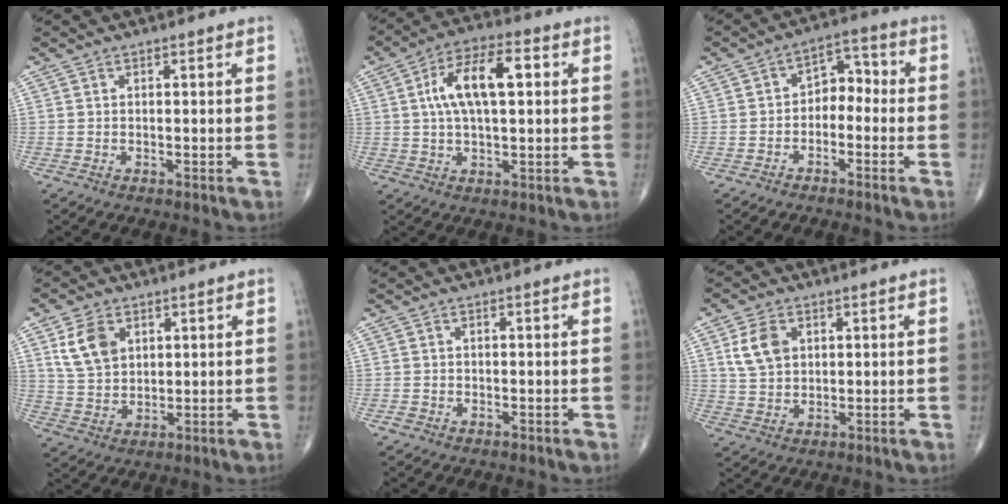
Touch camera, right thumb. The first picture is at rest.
{"total": 12.4, "force": [2.4, 5.5, 10.8], "torque": [-0.191, 0.023, 0.037]}
{"total": 5.8, "force": [-1.6, 4.1, 3.8], "torque": [-0.034, 0.041, -0.041]}
{"total": 8.0, "force": [3.2, 5.5, 4.8], "torque": [-0.077, -0.011, 0.068]}
{"total": 0.9, "force": [-0.5, 0.7, 0.3], "torque": [-0.006, 0.003, -0.012]}
{"total": 6.7, "force": [2.2, 4.7, 4.3], "torque": [-0.072, -0.006, 0.044]}